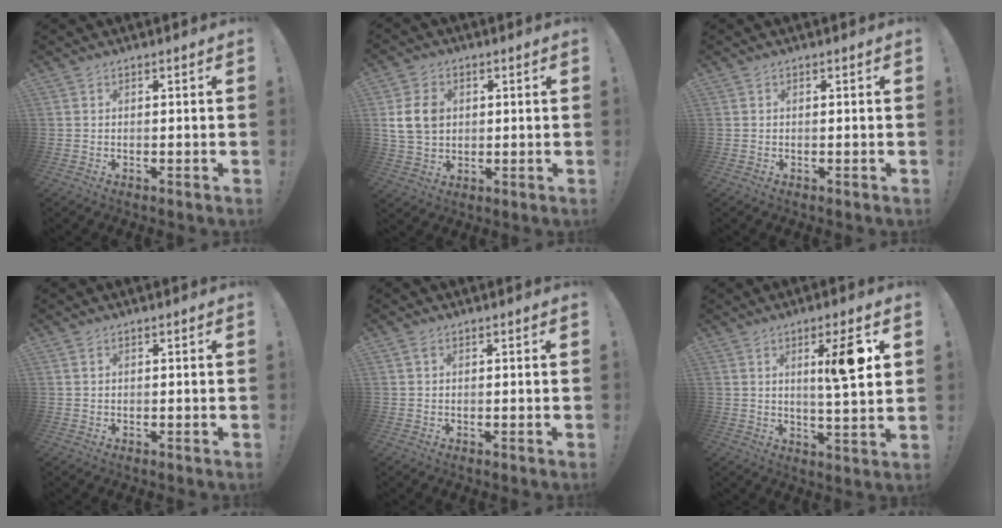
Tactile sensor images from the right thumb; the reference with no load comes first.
{"total": 9.2, "force": [1.8, 7.2, 5.4], "torque": [-0.099, 0.007, 0.039]}
{"total": 0.0}
{"total": 0.8, "force": [0.4, 0.5, 0.5], "torque": [-0.004, -0.001, 0.007]}
{"total": 1.4, "force": [0.8, 1.0, 0.7], "torque": [-0.014, 0.002, 0.015]}
{"total": 11.4, "force": [4.0, 0.8, 10.6], "torque": [-0.153, -0.014, 0.049]}